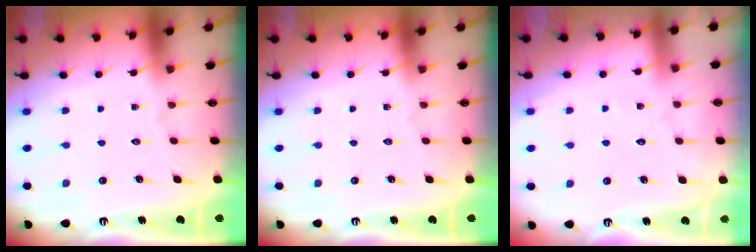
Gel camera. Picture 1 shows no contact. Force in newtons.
{"total": 0.0}
{"total": 2.6, "press": 2.5, "slide": 0.3}